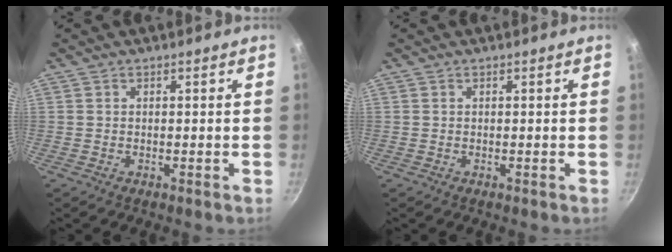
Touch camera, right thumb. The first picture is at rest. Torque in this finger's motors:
{"motor_torque": [0.05, 0.06, -0.02, -0.01, 0.00]}